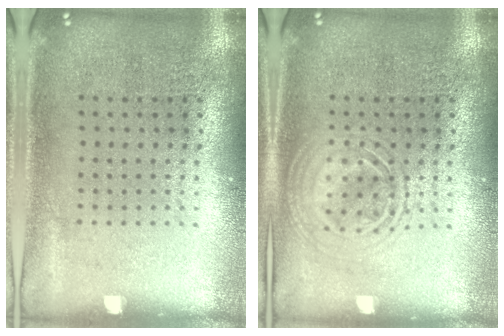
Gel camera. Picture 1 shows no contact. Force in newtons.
{"total": 2.4, "press": 2.4, "slide": 0.3}